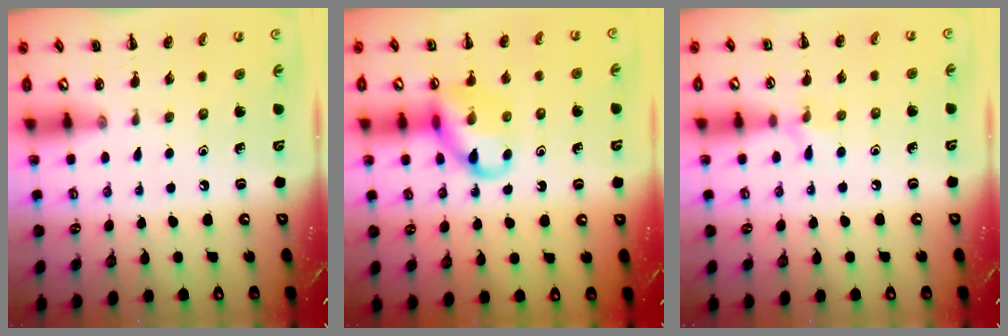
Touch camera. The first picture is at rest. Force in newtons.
{"total": 11.6, "press": 11.5, "slide": 1.7}
{"total": 5.6, "press": 5.4, "slide": 1.5}